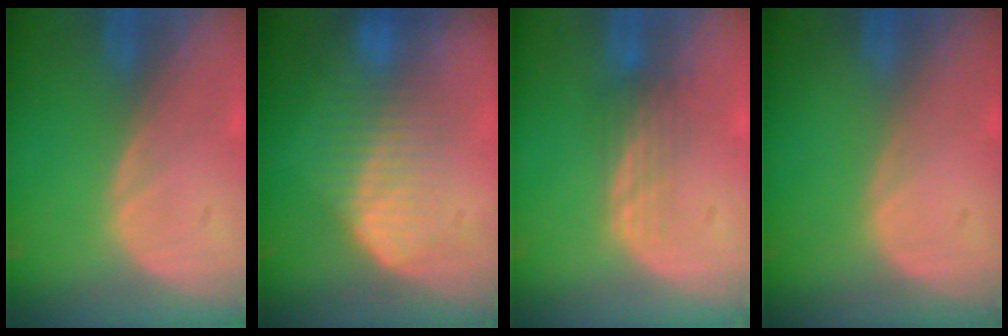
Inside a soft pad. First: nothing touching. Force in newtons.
{"total": 6.9, "press": 6.7, "slide": 1.4}
{"total": 3.5, "press": 2.8, "slide": 2.1}
{"total": 0.0}